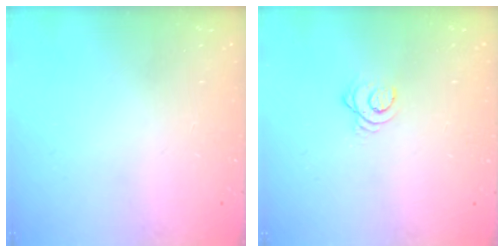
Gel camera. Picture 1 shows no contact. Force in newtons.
{"total": 3.1, "press": 3.1, "slide": 0.4}